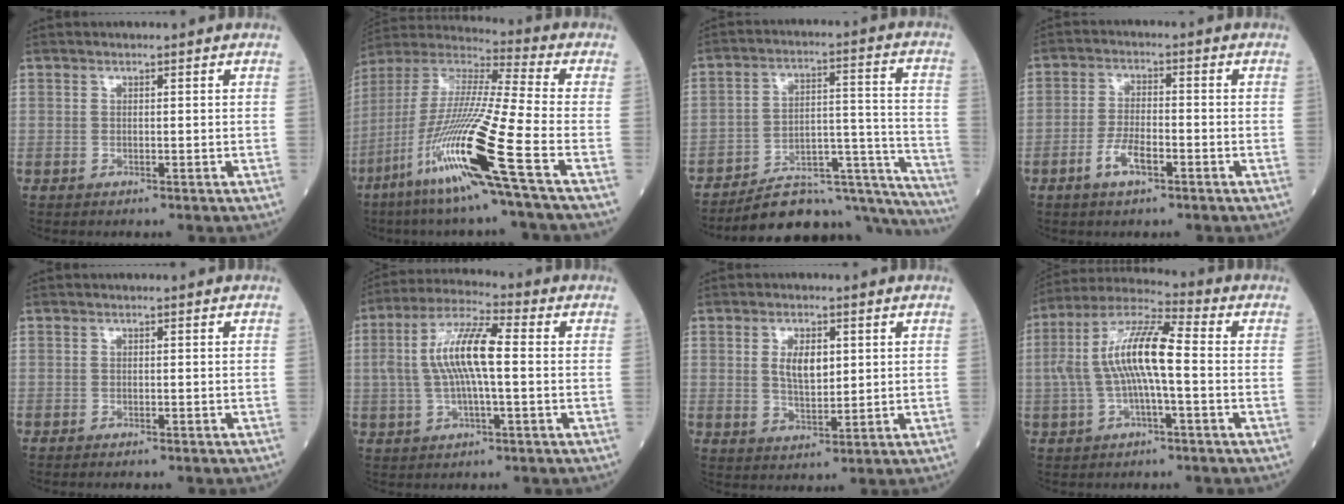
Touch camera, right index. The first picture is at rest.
{"total": 20.5, "force": [-9.0, -1.2, 18.3], "torque": [-0.402, -0.050, -0.186]}
{"total": 22.0, "force": [-20.5, 3.4, 7.1], "torque": [-0.038, 0.047, -0.287]}
{"total": 5.0, "force": [-2.5, 1.6, 4.0], "torque": [-0.083, 0.000, -0.049]}
{"total": 1.0, "force": [-0.9, 0.1, 0.5], "torque": [-0.011, -0.002, -0.011]}
{"total": 10.5, "force": [0.4, 2.2, 10.3], "torque": [-0.210, 0.020, 0.004]}
{"total": 5.3, "force": [1.3, 2.3, 4.5], "torque": [-0.082, 0.001, 0.027]}
{"total": 11.9, "force": [-0.4, 2.2, 11.6], "torque": [-0.240, 0.028, -0.013]}